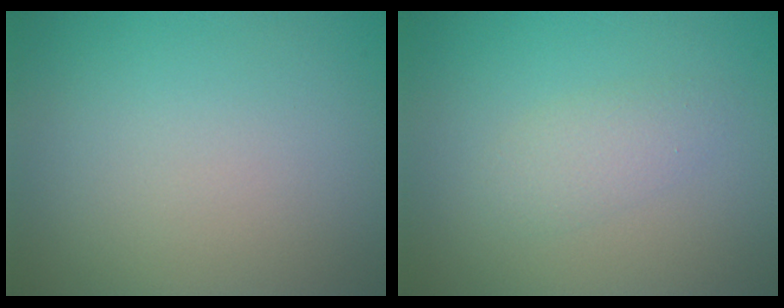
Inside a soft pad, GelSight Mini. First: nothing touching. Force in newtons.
{"total": 1.8, "press": 1.8, "slide": 0.0}